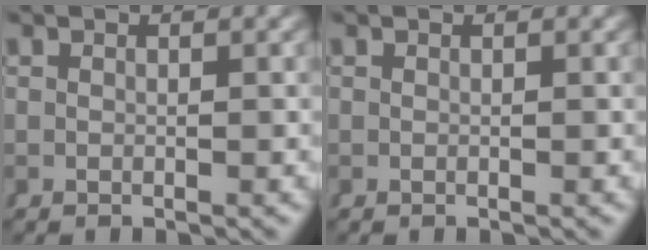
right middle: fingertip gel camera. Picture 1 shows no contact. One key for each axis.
{"total": 0.0}